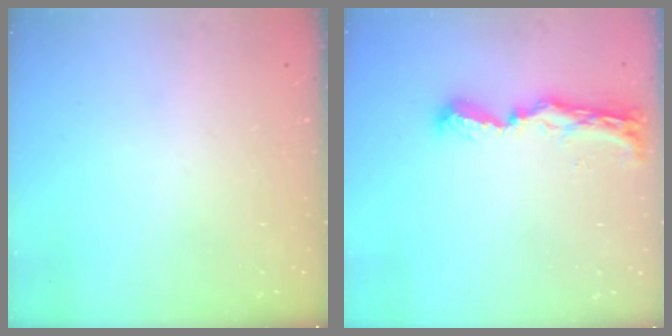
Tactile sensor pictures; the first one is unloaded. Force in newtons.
{"total": 8.7, "press": 8.7, "slide": 0.3}